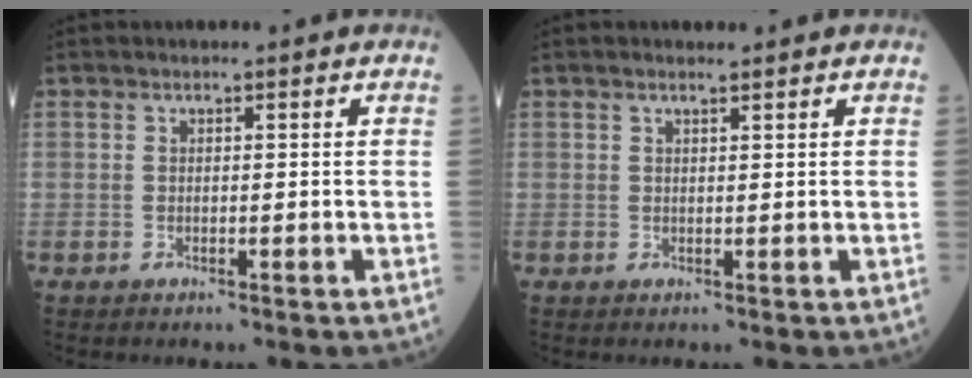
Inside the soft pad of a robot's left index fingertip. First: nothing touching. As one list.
[{"total": 1.4, "force": [1.2, 0.1, 0.8], "torque": [-0.017, 0.010, 0.021]}]